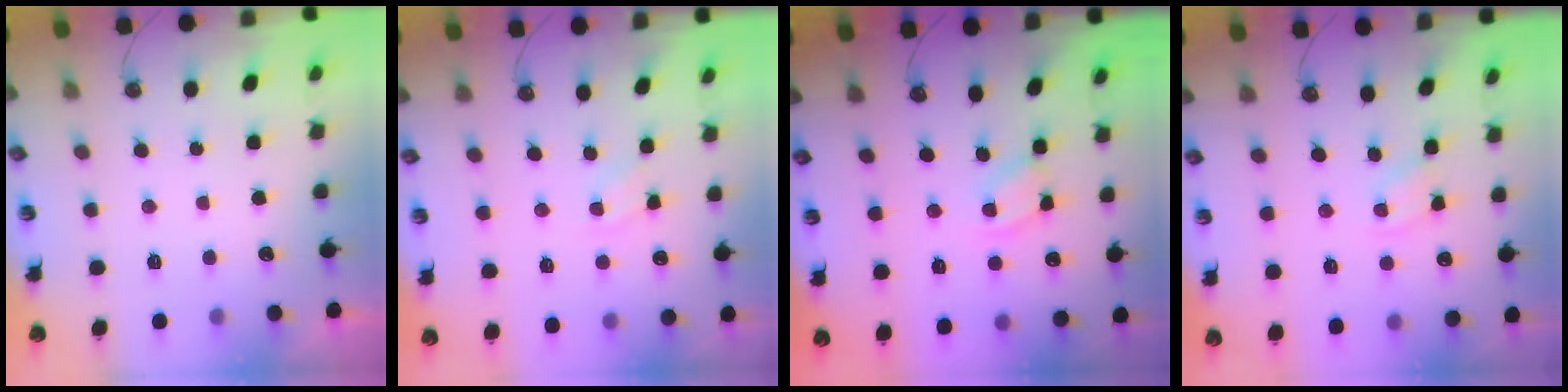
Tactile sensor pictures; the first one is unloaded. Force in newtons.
{"total": 3.6, "press": 3.6, "slide": 0.4}
{"total": 4.7, "press": 4.7, "slide": 0.3}
{"total": 2.7, "press": 2.7, "slide": 0.4}